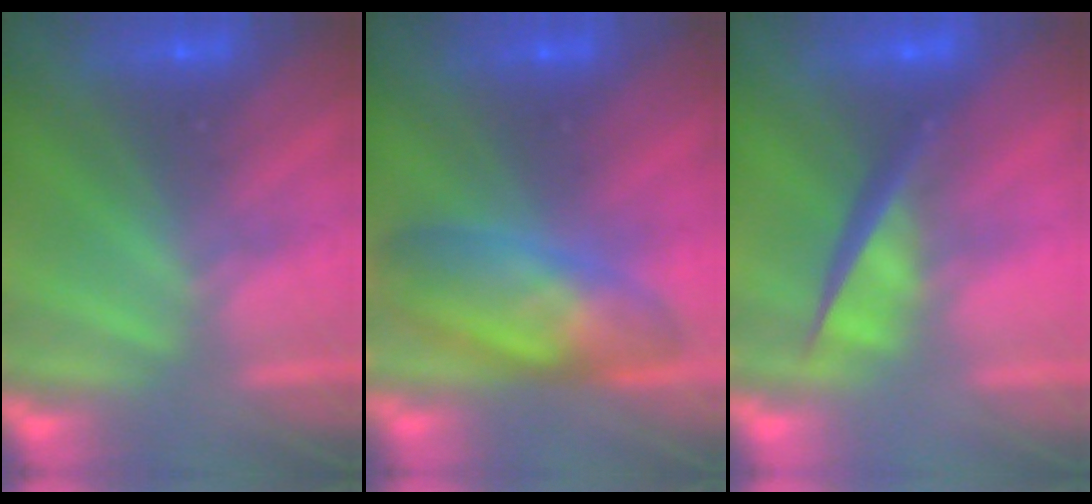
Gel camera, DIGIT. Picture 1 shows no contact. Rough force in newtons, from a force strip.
{"total": 7.4}
{"total": 4.7}